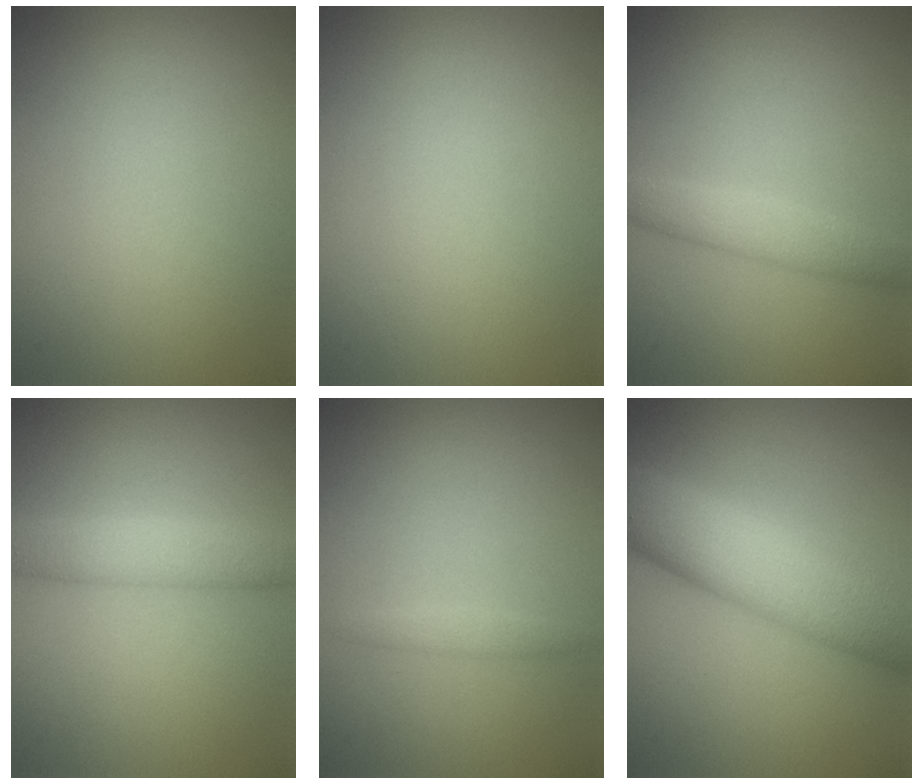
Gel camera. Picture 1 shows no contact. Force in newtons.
{"total": 0.0}
{"total": 2.7, "press": 2.7, "slide": 0.2}
{"total": 3.2, "press": 3.2, "slide": 0.1}
{"total": 1.0, "press": 1.0, "slide": 0.0}
{"total": 8.9, "press": 8.9, "slide": 0.4}